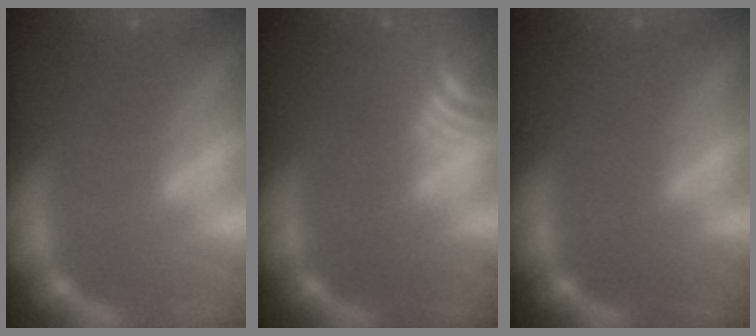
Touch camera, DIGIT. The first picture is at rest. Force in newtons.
{"total": 6.5}
{"total": 0.0}